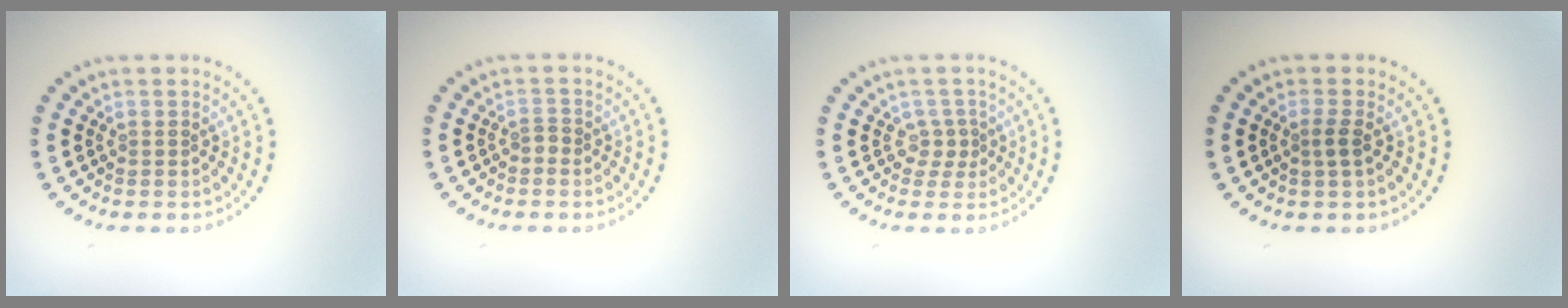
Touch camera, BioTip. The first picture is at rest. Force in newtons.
{"total": 0.9, "press": 0.6, "slide": 0.6}
{"total": 1.5, "press": 0.9, "slide": 1.2}
{"total": 1.2, "press": 0.9, "slide": 0.8}